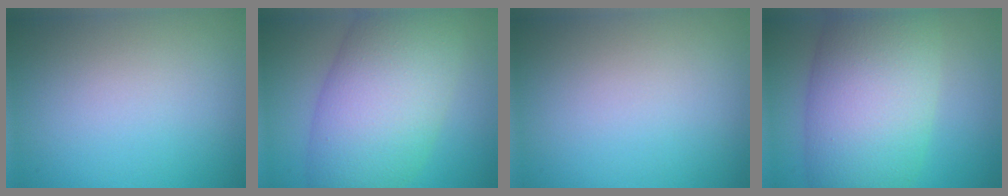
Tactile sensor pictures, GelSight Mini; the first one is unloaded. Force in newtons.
{"total": 10.7, "press": 10.7, "slide": 0.5}
{"total": 0.0}
{"total": 12.0, "press": 12.0, "slide": 0.5}